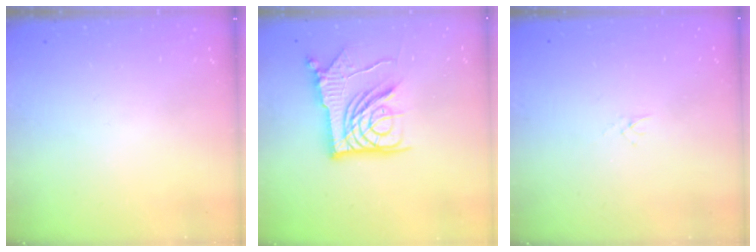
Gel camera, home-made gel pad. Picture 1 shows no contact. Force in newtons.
{"total": 15.6, "press": 15.5, "slide": 1.5}
{"total": 1.0, "press": 1.0, "slide": 0.3}